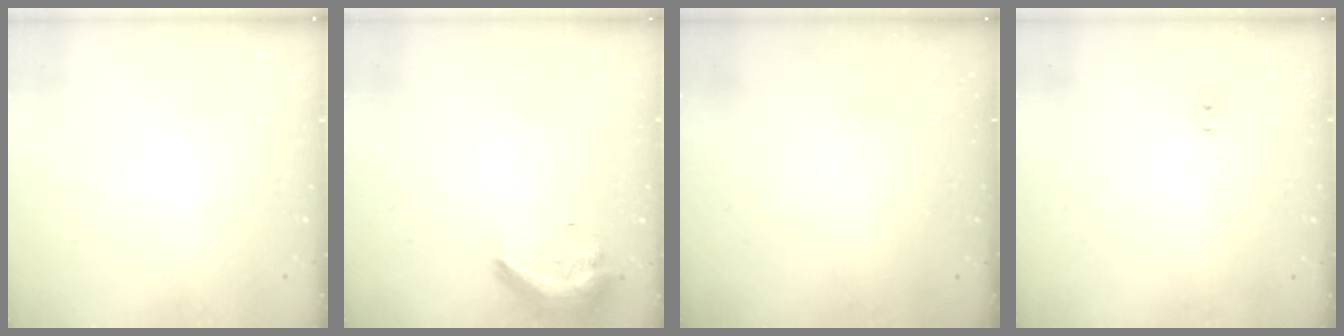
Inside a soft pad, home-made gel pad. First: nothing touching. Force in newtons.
{"total": 10.1, "press": 10.1, "slide": 0.9}
{"total": 1.0, "press": 0.0, "slide": 1.0}
{"total": 5.2, "press": 5.2, "slide": 0.5}